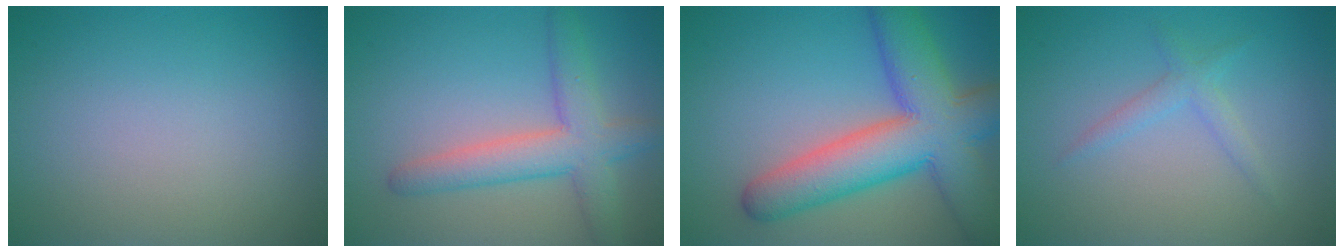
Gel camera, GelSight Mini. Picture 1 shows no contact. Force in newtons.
{"total": 5.2, "press": 5.2, "slide": 0.2}
{"total": 10.3, "press": 10.3, "slide": 0.5}
{"total": 1.6, "press": 1.6, "slide": 0.1}